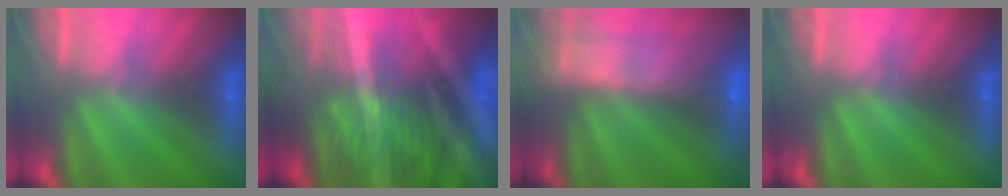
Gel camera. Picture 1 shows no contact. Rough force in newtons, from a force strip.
{"total": 8.7}
{"total": 8.4}
{"total": 0.0}